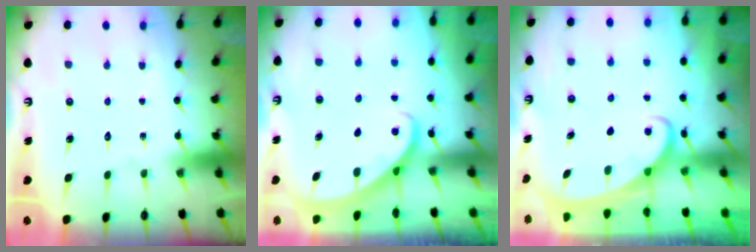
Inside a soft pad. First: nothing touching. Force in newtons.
{"total": 2.1, "press": 2.1, "slide": 0.1}
{"total": 2.1, "press": 2.1, "slide": 0.3}